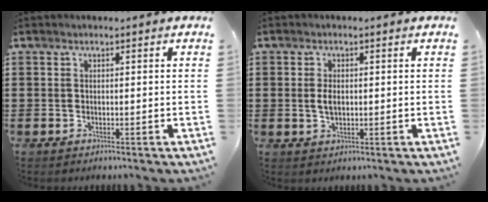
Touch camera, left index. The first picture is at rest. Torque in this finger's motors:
{"motor_torque": [0.61, 0.59, 0.42, 0.09]}